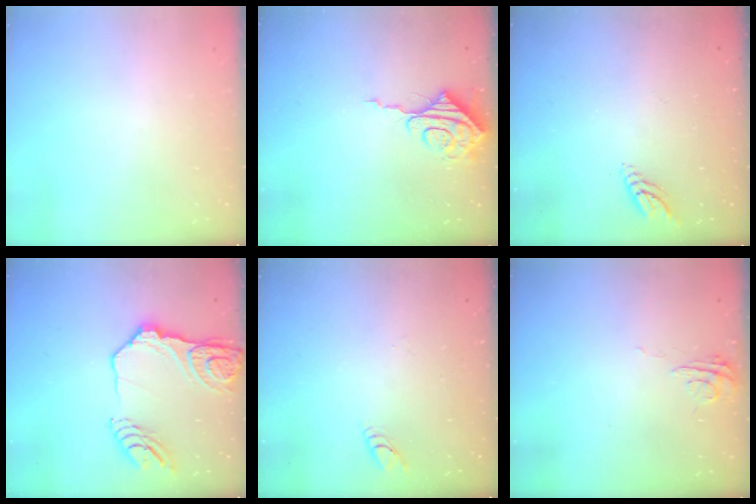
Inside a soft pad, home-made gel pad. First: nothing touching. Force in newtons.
{"total": 8.5, "press": 8.5, "slide": 0.9}
{"total": 5.0, "press": 5.0, "slide": 0.5}
{"total": 18.3, "press": 18.2, "slide": 1.9}
{"total": 2.8, "press": 2.8, "slide": 0.2}
{"total": 5.3, "press": 5.3, "slide": 0.4}